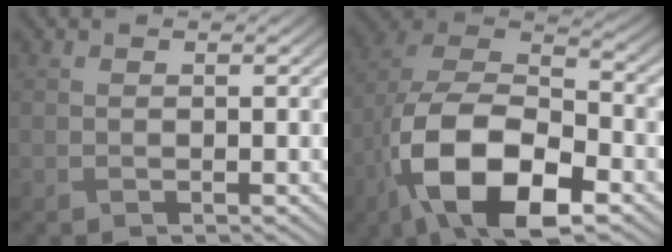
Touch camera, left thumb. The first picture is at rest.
{"total": 15.8, "force": [-6.9, 7.9, 11.8], "torque": [-0.240, -0.020, -0.134]}